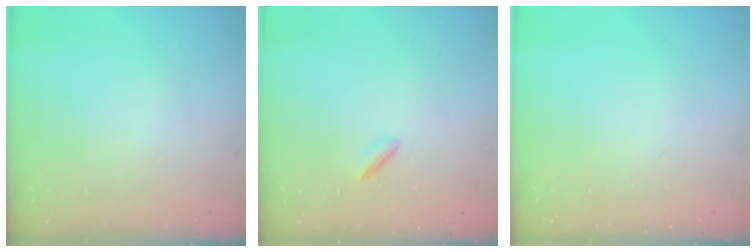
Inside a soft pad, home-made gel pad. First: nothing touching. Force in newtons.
{"total": 2.0, "press": 1.9, "slide": 0.7}
{"total": 0.0}